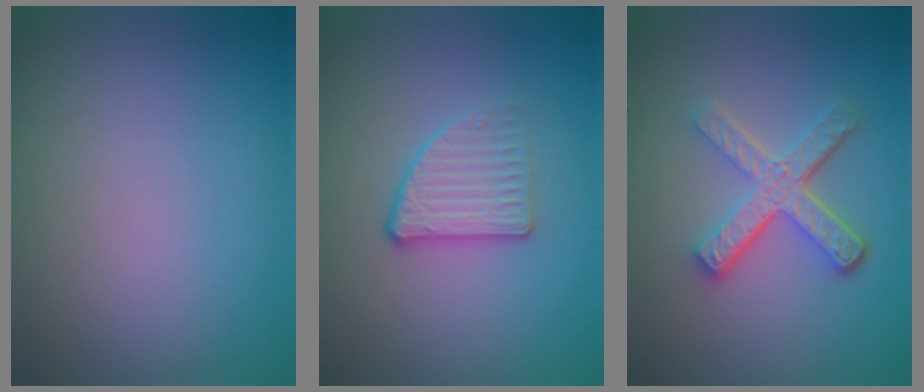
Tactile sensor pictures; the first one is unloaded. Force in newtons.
{"total": 2.8, "press": 2.5, "slide": 1.2}
{"total": 5.1, "press": 3.6, "slide": 3.5}